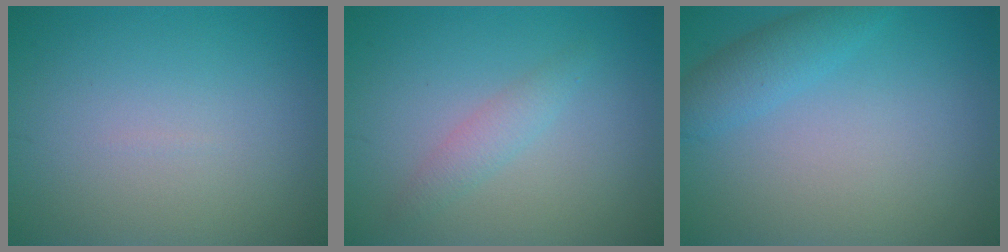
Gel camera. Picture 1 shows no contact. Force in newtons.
{"total": 1.6, "press": 1.6, "slide": 0.2}
{"total": 2.6, "press": 2.6, "slide": 0.2}